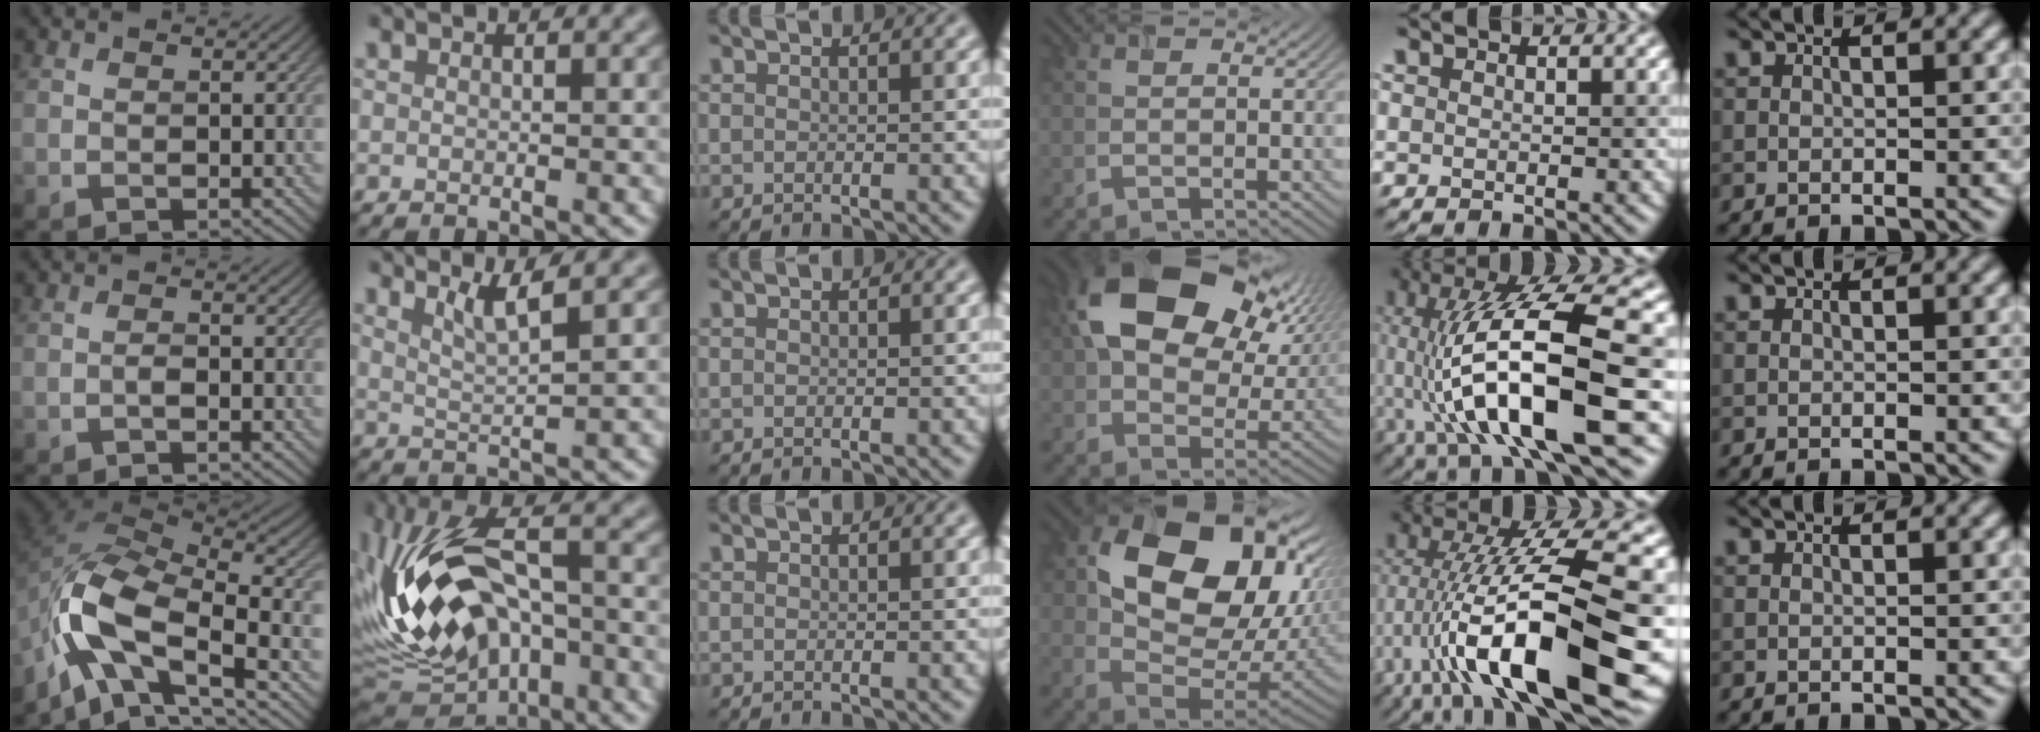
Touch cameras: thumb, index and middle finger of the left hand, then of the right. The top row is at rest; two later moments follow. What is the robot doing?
{"motion": "extract", "object": "airpods case & airpods"}